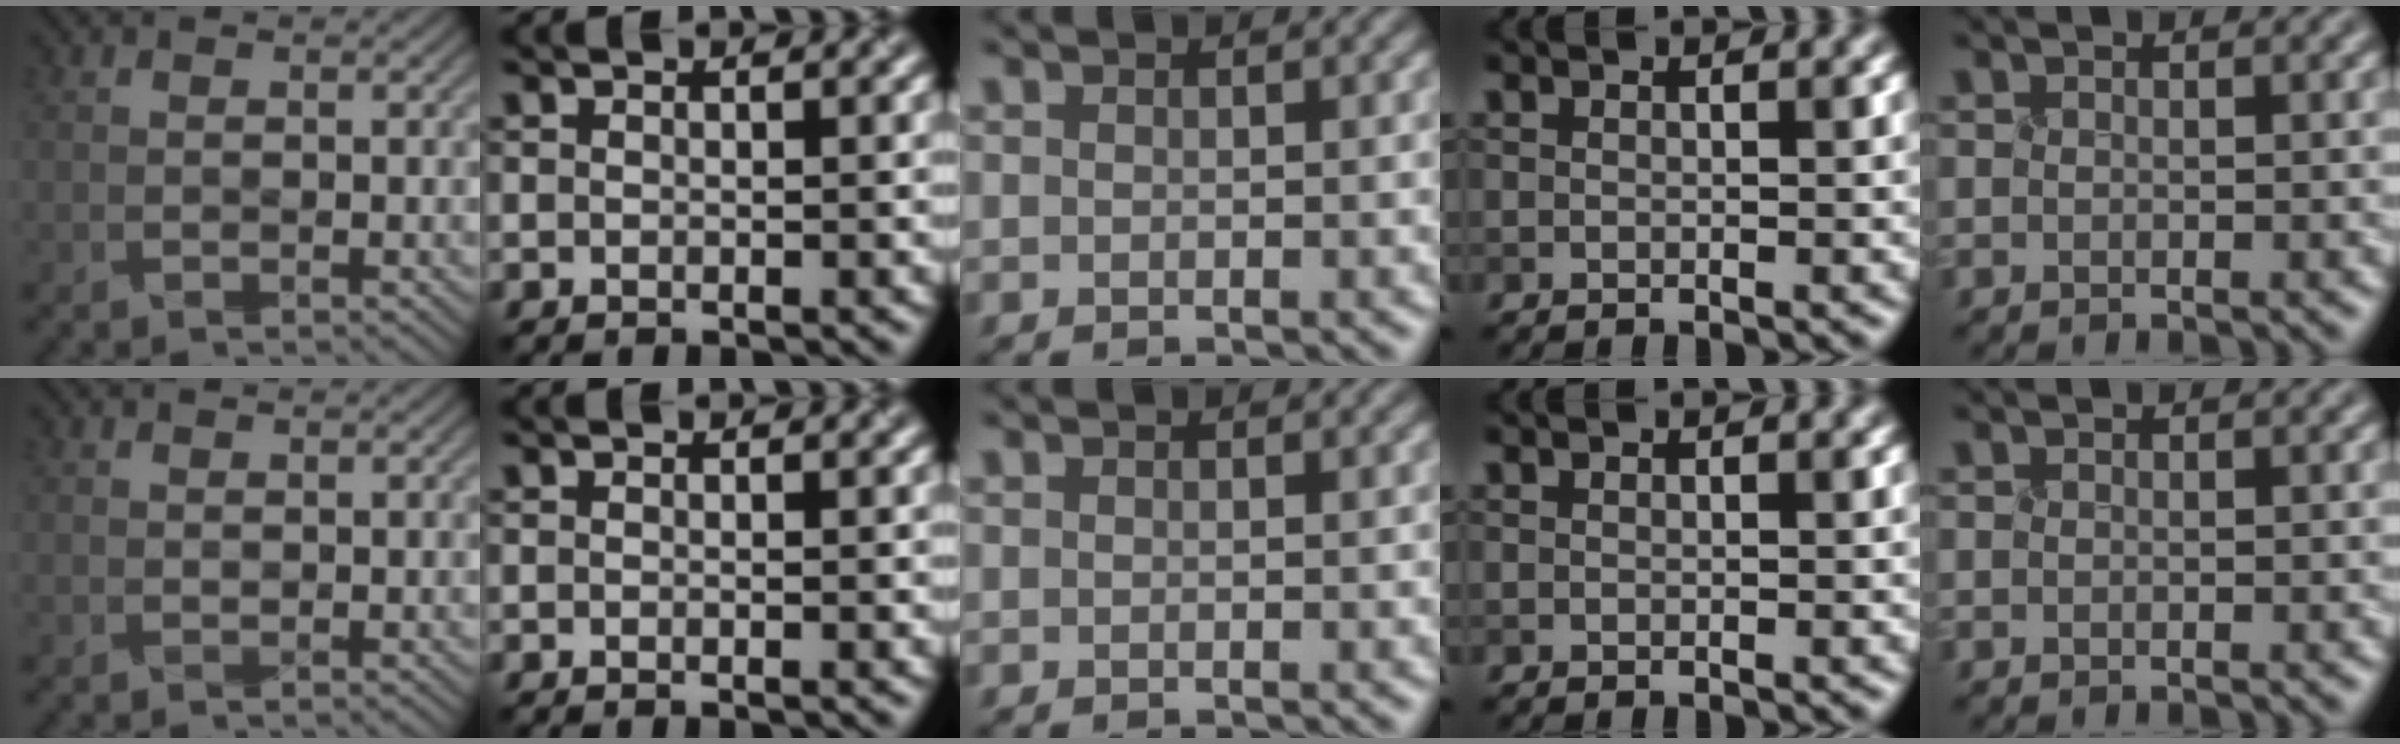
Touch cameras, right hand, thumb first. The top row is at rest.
{"thumb": {"total": 0.5, "force": [0.3, 0.3, 0.3], "torque": [-0.006, -0.003, 0.007]}}